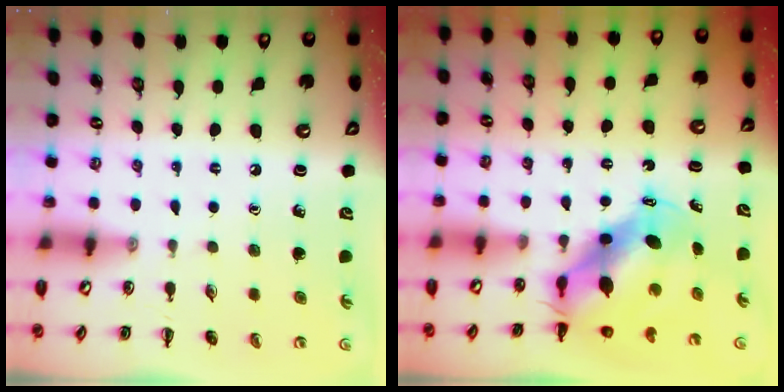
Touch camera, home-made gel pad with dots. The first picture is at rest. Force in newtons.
{"total": 7.8, "press": 7.6, "slide": 1.8}